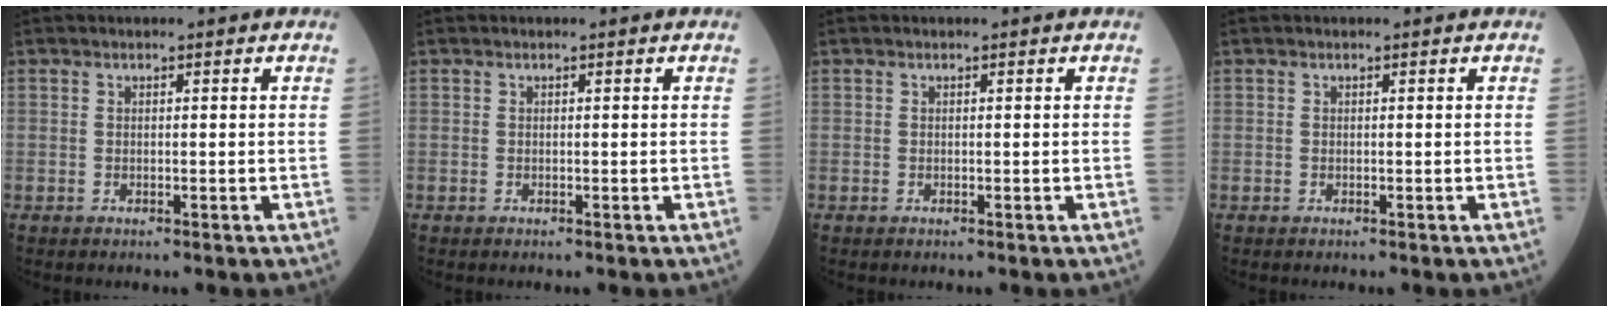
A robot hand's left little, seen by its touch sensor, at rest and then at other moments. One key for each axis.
{"total": 0.0}
{"total": 0.0}
{"total": 0.0}